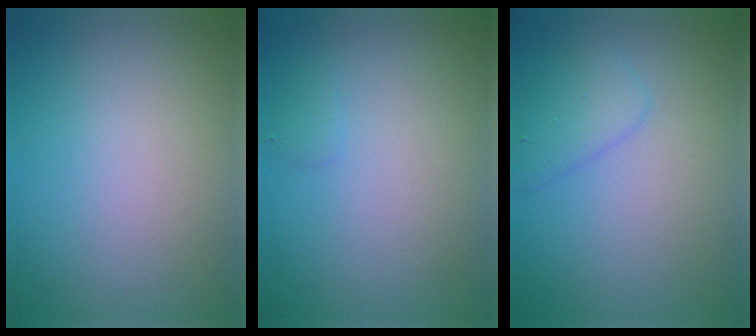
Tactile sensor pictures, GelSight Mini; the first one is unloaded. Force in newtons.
{"total": 0.7, "press": 0.7, "slide": 0.1}
{"total": 2.4, "press": 2.4, "slide": 0.2}